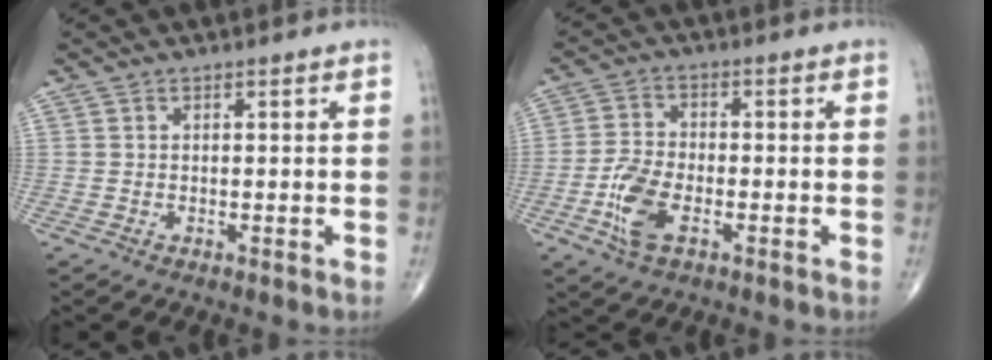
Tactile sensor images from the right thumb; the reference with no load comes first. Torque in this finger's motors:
{"motor_torque": [1.72, 1.63, 0.54, -0.71, 0.13]}